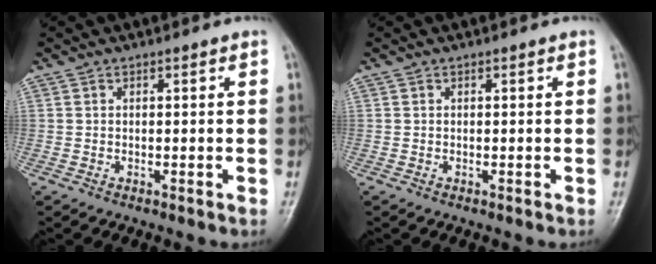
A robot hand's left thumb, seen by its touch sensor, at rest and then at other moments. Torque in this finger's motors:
{"motor_torque": [-0.06, 0.01, -0.05, 0.03, 0.00]}